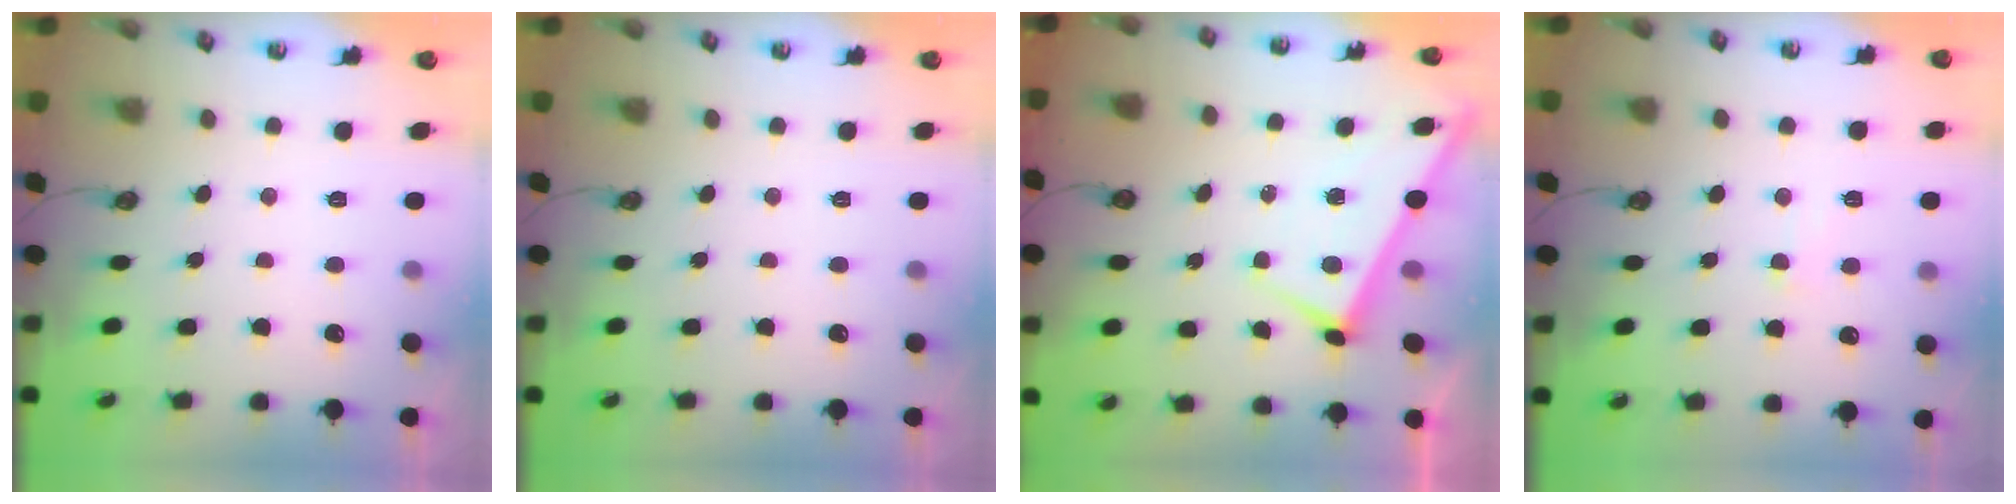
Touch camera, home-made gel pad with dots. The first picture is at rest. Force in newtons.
{"total": 0.0}
{"total": 1.7, "press": 1.7, "slide": 0.2}
{"total": 1.0, "press": 0.4, "slide": 0.9}